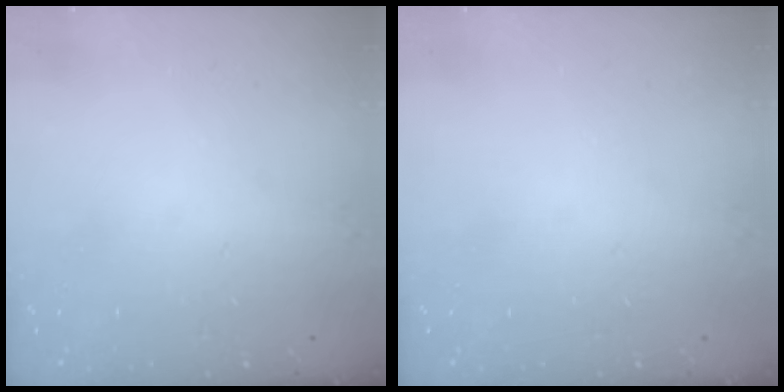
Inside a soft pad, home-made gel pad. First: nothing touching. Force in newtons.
{"total": 0.0}